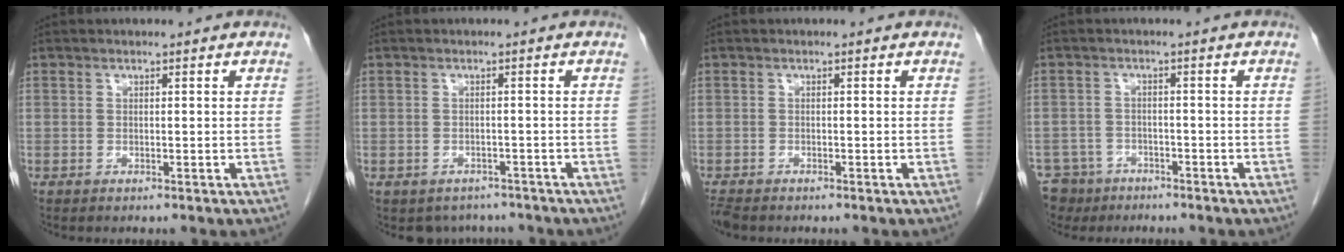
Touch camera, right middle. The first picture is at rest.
{"total": 4.5, "force": [-3.8, 2.4, 0.2], "torque": [0.007, 0.007, -0.048]}
{"total": 2.3, "force": [-2.0, 0.7, 1.0], "torque": [-0.024, -0.008, -0.035]}
{"total": 6.9, "force": [-5.1, 4.6, 0.4], "torque": [-0.015, -0.001, -0.084]}